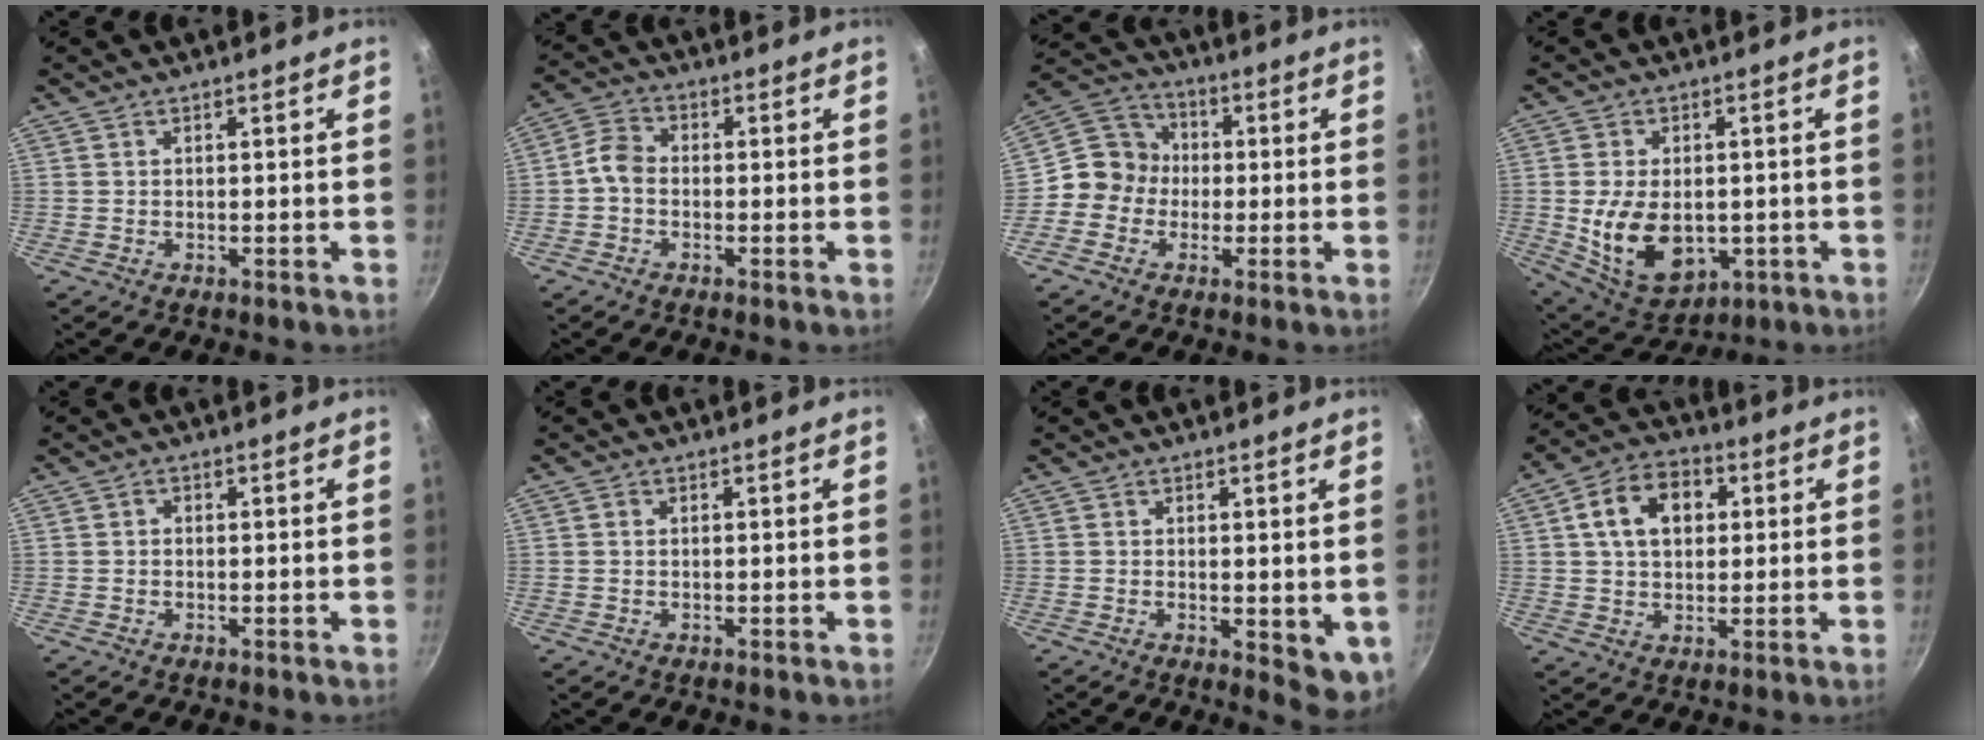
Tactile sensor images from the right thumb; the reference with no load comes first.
{"total": 4.3, "force": [-1.1, 3.2, 2.7], "torque": [-0.053, 0.024, -0.035]}
{"total": 8.6, "force": [-1.2, 8.2, 2.5], "torque": [-0.002, 0.029, -0.046]}
{"total": 13.7, "force": [-1.5, 9.1, 10.1], "torque": [-0.155, -0.009, 0.000]}
{"total": 0.8, "force": [-0.1, 0.7, 0.4], "torque": [-0.006, 0.004, -0.003]}
{"total": 0.6, "force": [0.0, 0.4, 0.3], "torque": [-0.006, 0.004, -0.001]}
{"total": 6.2, "force": [-0.2, 3.1, 5.4], "torque": [-0.062, -0.011, 0.003]}
{"total": 11.2, "force": [2.6, 7.9, 7.4], "torque": [-0.100, 0.014, 0.031]}